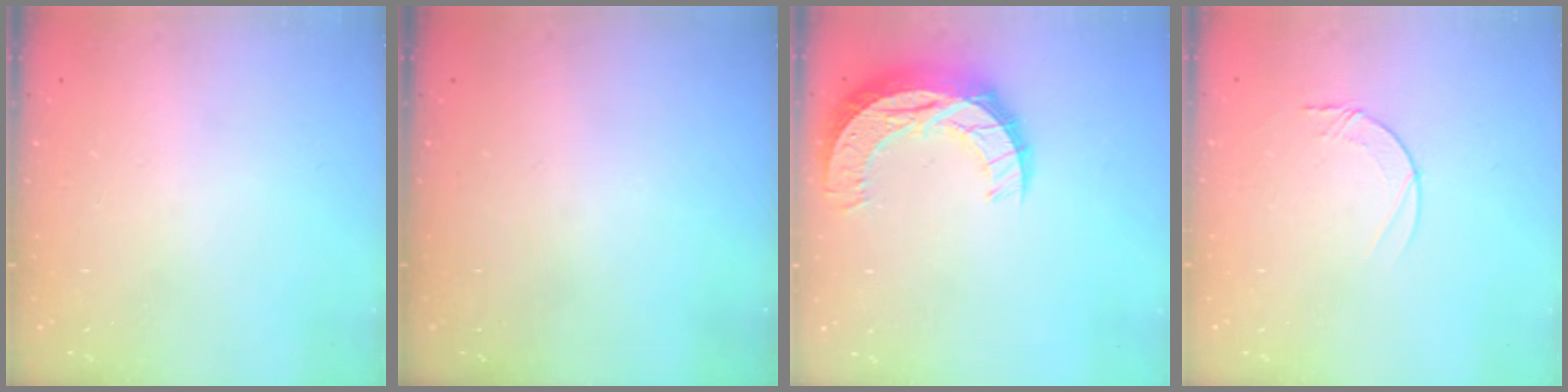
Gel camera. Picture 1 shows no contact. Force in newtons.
{"total": 0.0}
{"total": 13.7, "press": 13.7, "slide": 0.9}
{"total": 4.2, "press": 4.2, "slide": 0.5}